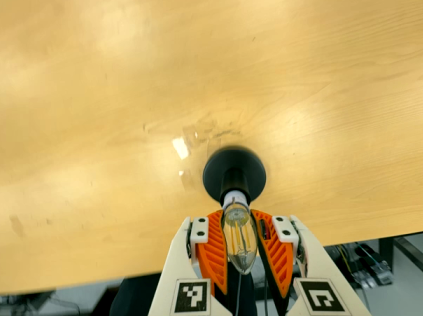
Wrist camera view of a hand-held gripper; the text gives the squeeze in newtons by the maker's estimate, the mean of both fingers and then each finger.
{"total": 19.8, "left": 20.0, "right": 19.5}